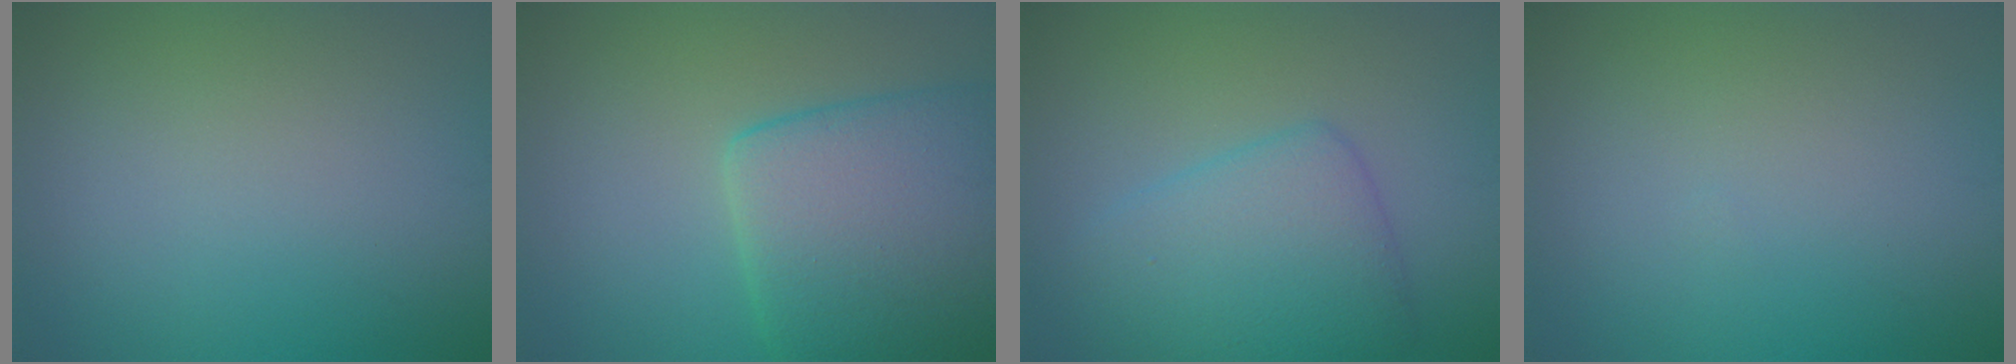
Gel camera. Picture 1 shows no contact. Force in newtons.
{"total": 8.9, "press": 8.9, "slide": 0.3}
{"total": 5.4, "press": 5.4, "slide": 0.1}
{"total": 0.0}